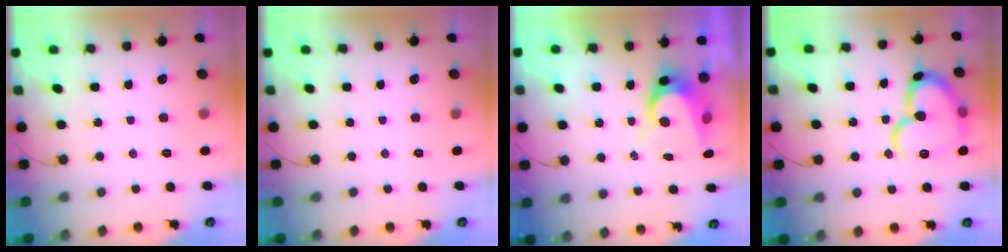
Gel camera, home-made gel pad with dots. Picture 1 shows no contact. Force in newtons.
{"total": 0.0}
{"total": 8.3, "press": 8.2, "slide": 0.6}
{"total": 17.7, "press": 17.6, "slide": 1.8}